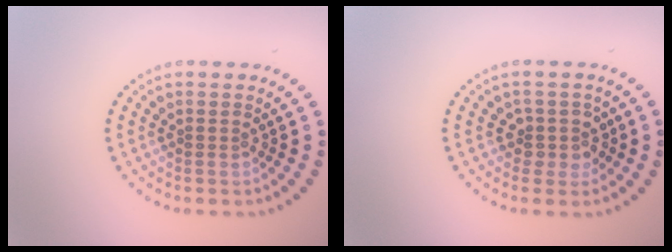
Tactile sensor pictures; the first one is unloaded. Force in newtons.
{"total": 2.1, "press": 1.7, "slide": 1.3}